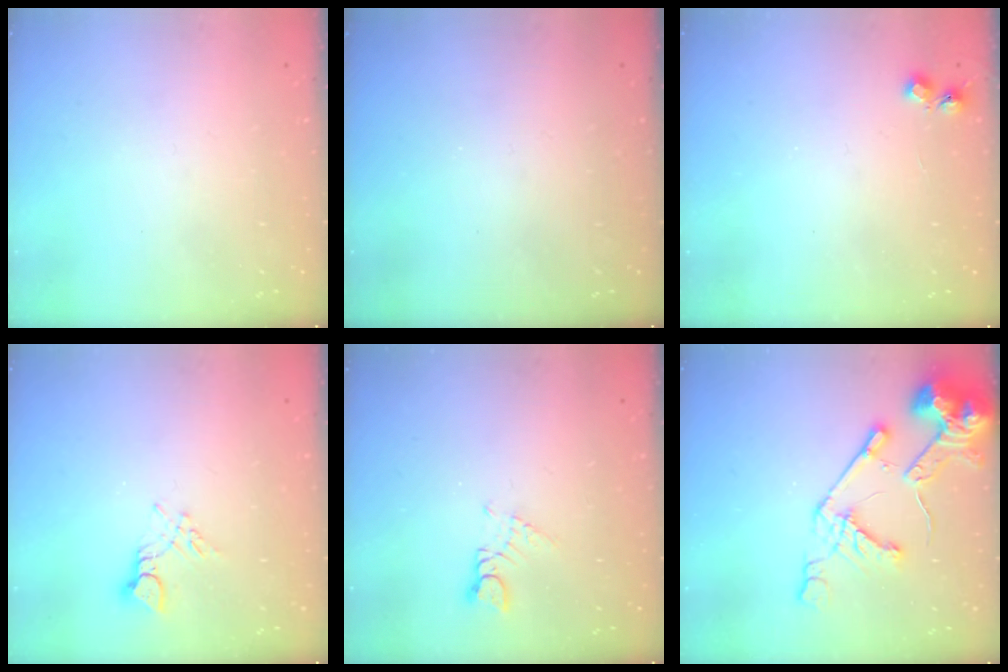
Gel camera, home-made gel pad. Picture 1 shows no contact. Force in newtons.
{"total": 0.0}
{"total": 5.1, "press": 5.0, "slide": 0.6}
{"total": 3.6, "press": 3.6, "slide": 0.5}
{"total": 2.3, "press": 2.3, "slide": 0.3}
{"total": 16.4, "press": 16.3, "slide": 1.8}